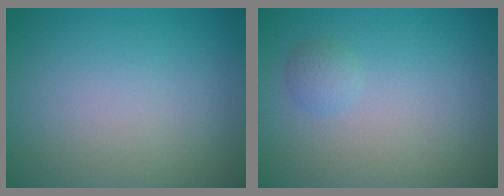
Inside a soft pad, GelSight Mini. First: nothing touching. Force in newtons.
{"total": 1.1, "press": 1.1, "slide": 0.1}